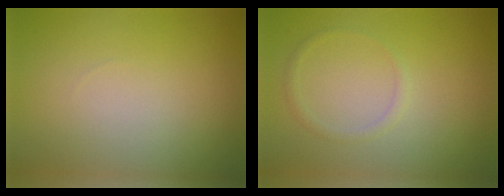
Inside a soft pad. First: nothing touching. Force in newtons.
{"total": 0.9, "press": 0.9, "slide": 0.1}